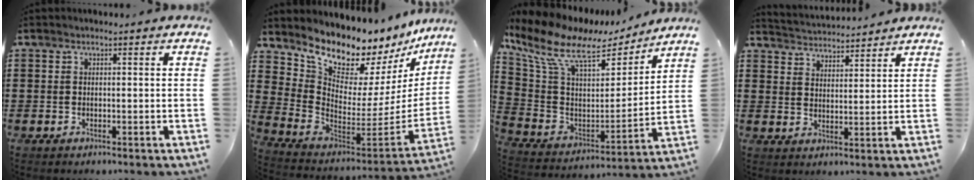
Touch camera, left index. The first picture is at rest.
{"total": 9.0, "force": [8.6, 2.4, 1.2], "torque": [-0.074, -0.086, 0.148]}
{"total": 11.6, "force": [7.6, 4.8, 7.4], "torque": [-0.172, -0.035, 0.129]}
{"total": 3.2, "force": [3.2, 0.0, -0.4], "torque": [-0.006, -0.017, 0.055]}